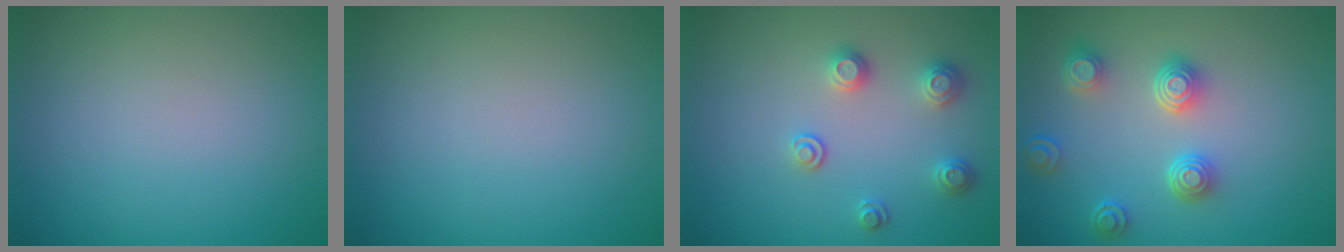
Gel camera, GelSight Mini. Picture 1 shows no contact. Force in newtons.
{"total": 0.0}
{"total": 2.4, "press": 2.4, "slide": 0.4}
{"total": 4.2, "press": 3.4, "slide": 2.6}